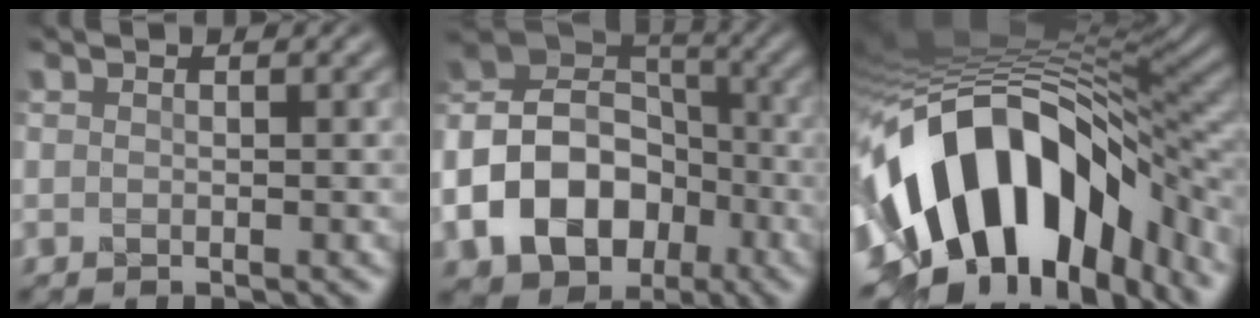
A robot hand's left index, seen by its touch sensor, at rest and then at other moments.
{"total": 12.8, "force": [-4.5, 9.8, 6.8], "torque": [-0.142, -0.001, -0.093]}
{"total": 15.4, "force": [-4.3, 8.8, 11.8], "torque": [-0.191, 0.014, -0.069]}